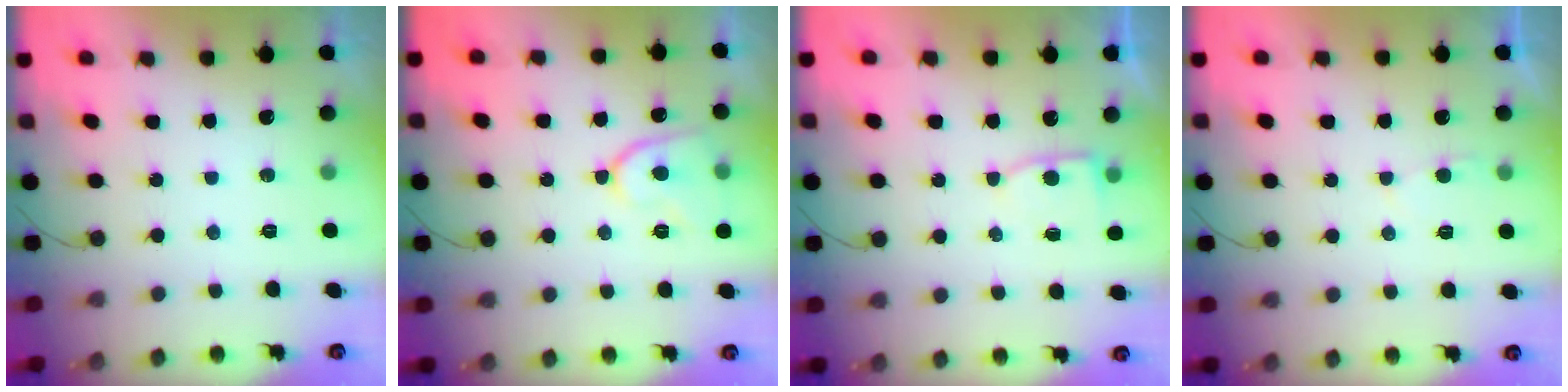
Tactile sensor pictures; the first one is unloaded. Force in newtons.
{"total": 10.8, "press": 10.7, "slide": 1.4}
{"total": 4.5, "press": 4.4, "slide": 0.3}
{"total": 1.8, "press": 1.8, "slide": 0.3}